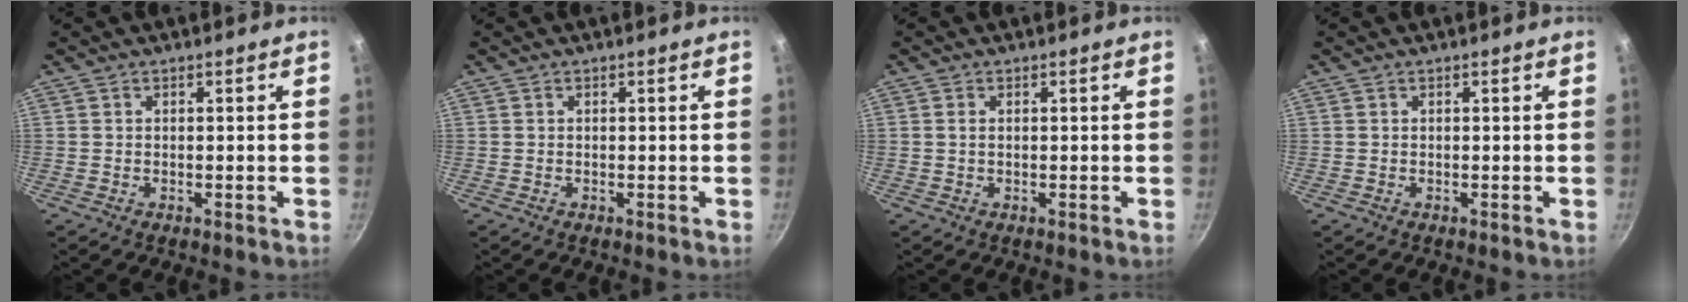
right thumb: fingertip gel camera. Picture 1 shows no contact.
{"total": 0.0}
{"total": 0.9, "force": [0.1, 0.5, 0.7], "torque": [-0.014, 0.001, 0.002]}
{"total": 0.0}